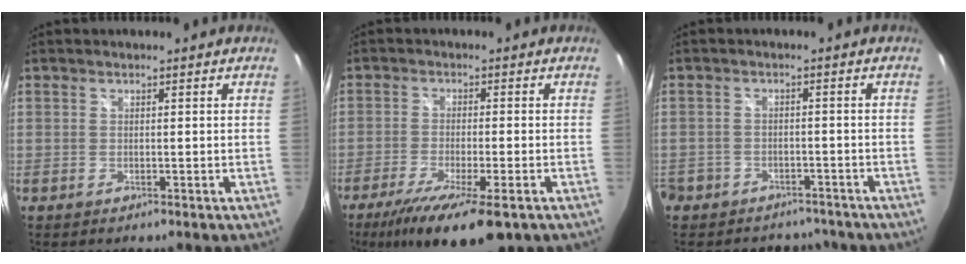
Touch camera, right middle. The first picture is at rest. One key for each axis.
{"total": 13.4, "fx": -8.6, "fy": 2.8, "fz": 9.9, "tx": -0.195, "ty": -0.045, "tz": -0.139}
{"total": 8.8, "fx": -6.2, "fy": 5.9, "fz": 1.6, "tx": -0.059, "ty": 0.024, "tz": -0.084}